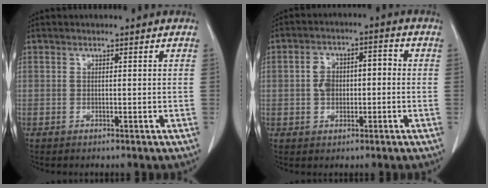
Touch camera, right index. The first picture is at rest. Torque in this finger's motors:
{"motor_torque": [0.15, 0.00, 0.13, 0.04]}